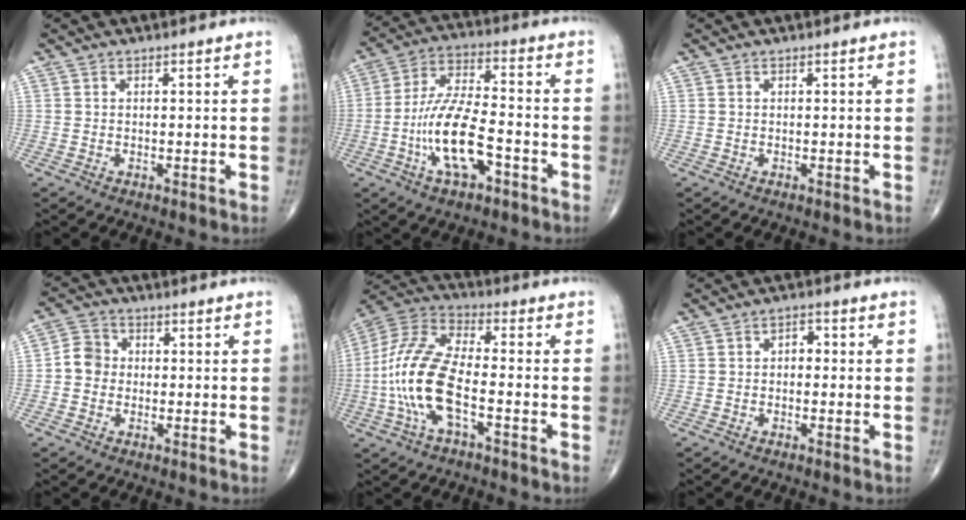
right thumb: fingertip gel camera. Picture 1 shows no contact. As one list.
[{"total": 13.9, "force": [-4.9, 5.5, 11.8], "torque": [-0.228, 0.036, -0.090]}, {"total": 0.0}, {"total": 4.9, "force": [-0.4, 4.5, 2.0], "torque": [-0.021, 0.014, -0.017]}, {"total": 15.8, "force": [-3.8, 6.2, 14.0], "torque": [-0.307, 0.032, -0.079]}, {"total": 2.6, "force": [0.0, 1.8, 1.9], "torque": [-0.010, 0.010, -0.009]}]